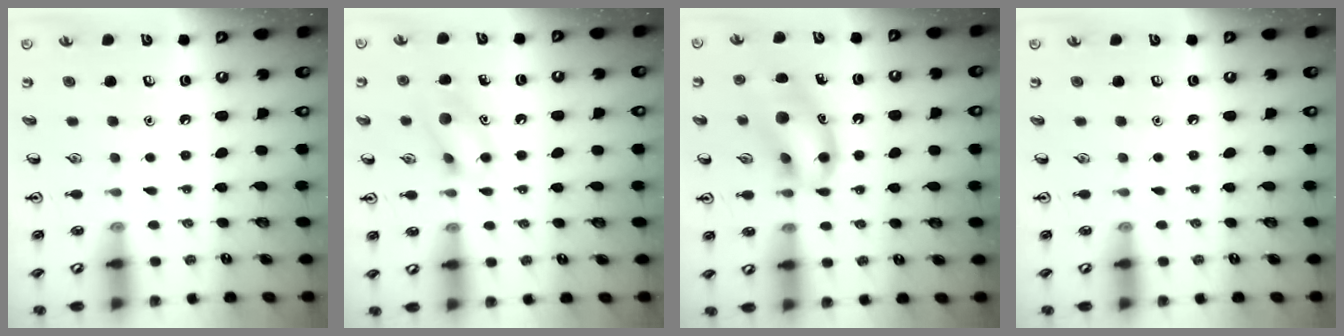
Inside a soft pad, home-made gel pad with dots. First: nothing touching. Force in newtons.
{"total": 10.4, "press": 10.3, "slide": 1.6}
{"total": 13.8, "press": 13.4, "slide": 3.2}
{"total": 0.0}